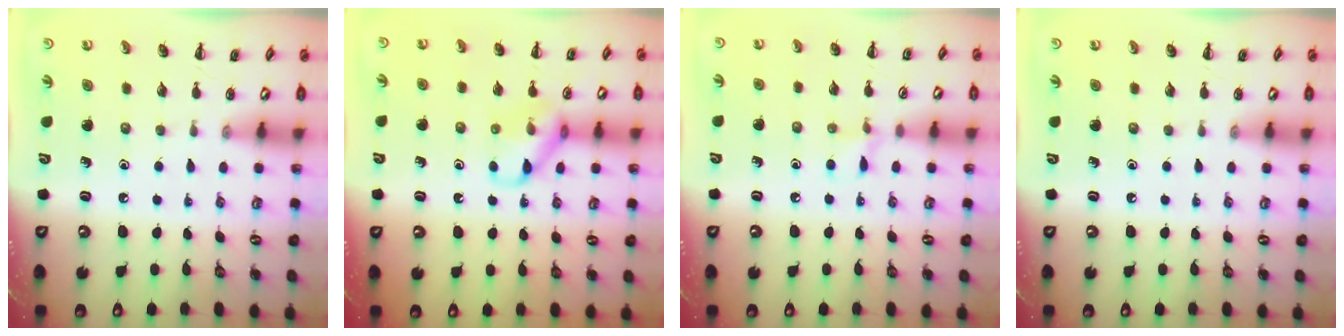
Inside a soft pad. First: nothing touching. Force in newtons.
{"total": 10.4, "press": 10.3, "slide": 0.4}
{"total": 6.1, "press": 5.8, "slide": 1.9}
{"total": 0.0}